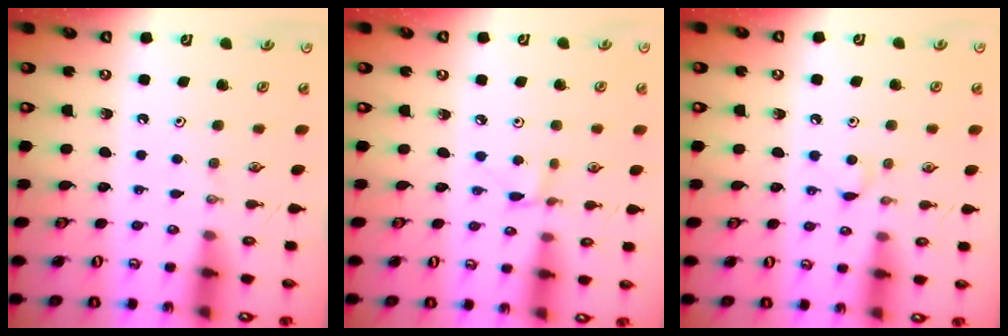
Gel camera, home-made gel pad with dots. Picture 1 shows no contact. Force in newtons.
{"total": 2.5, "press": 2.4, "slide": 0.3}
{"total": 4.1, "press": 4.1, "slide": 0.5}